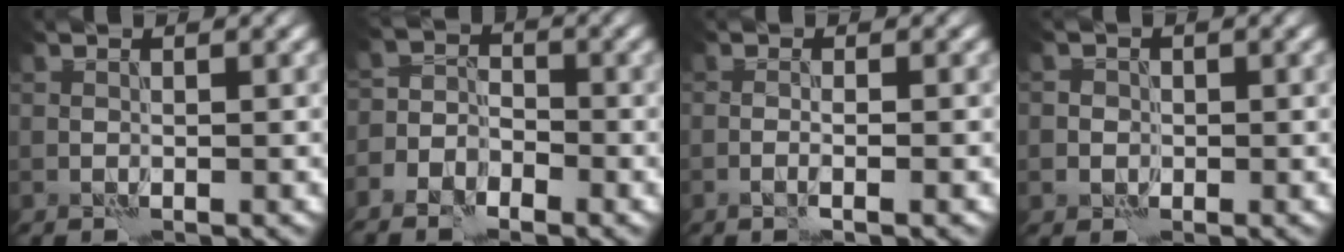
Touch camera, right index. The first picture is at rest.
{"total": 4.7, "force": [-3.3, 2.8, 1.9], "torque": [-0.003, -0.007, -0.062]}
{"total": 1.1, "force": [-0.4, -0.1, 1.0], "torque": [-0.013, 0.003, -0.010]}
{"total": 1.7, "force": [-0.2, 1.7, 0.1], "torque": [0.017, 0.009, -0.013]}